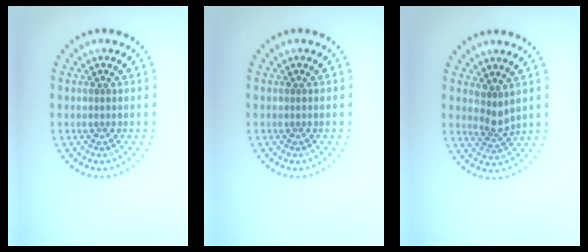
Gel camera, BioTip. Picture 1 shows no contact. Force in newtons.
{"total": 0.0}
{"total": 1.9, "press": 1.4, "slide": 1.3}